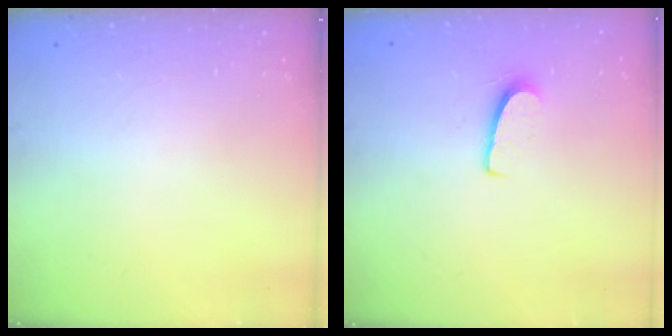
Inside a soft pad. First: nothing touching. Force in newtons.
{"total": 5.8, "press": 5.8, "slide": 0.5}